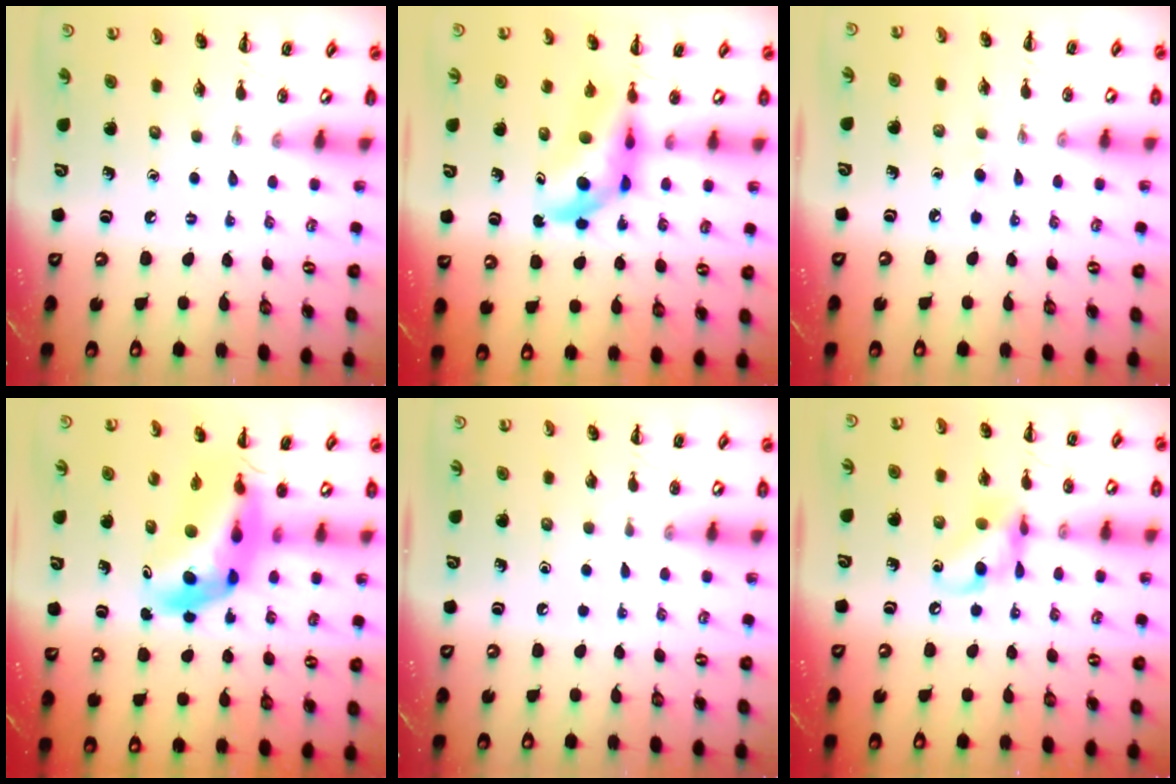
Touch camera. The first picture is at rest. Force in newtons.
{"total": 5.2, "press": 5.0, "slide": 1.4}
{"total": 2.4, "press": 2.2, "slide": 1.0}
{"total": 8.8, "press": 8.3, "slide": 3.0}
{"total": 0.0}
{"total": 9.5, "press": 9.5, "slide": 1.2}